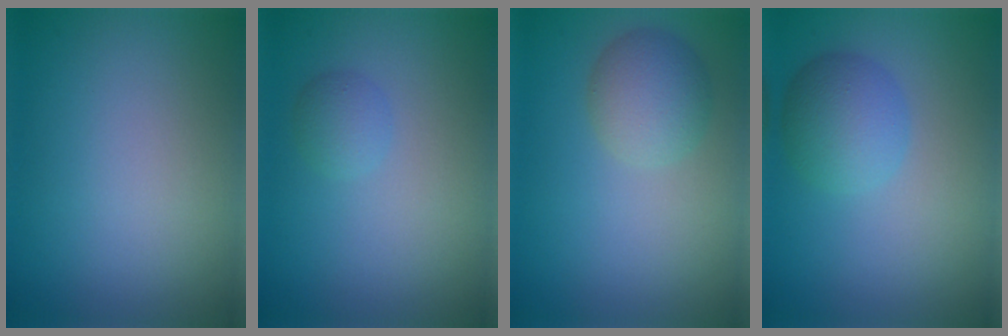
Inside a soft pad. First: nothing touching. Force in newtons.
{"total": 1.5, "press": 1.5, "slide": 0.1}
{"total": 3.7, "press": 3.7, "slide": 0.3}
{"total": 4.0, "press": 4.0, "slide": 0.1}